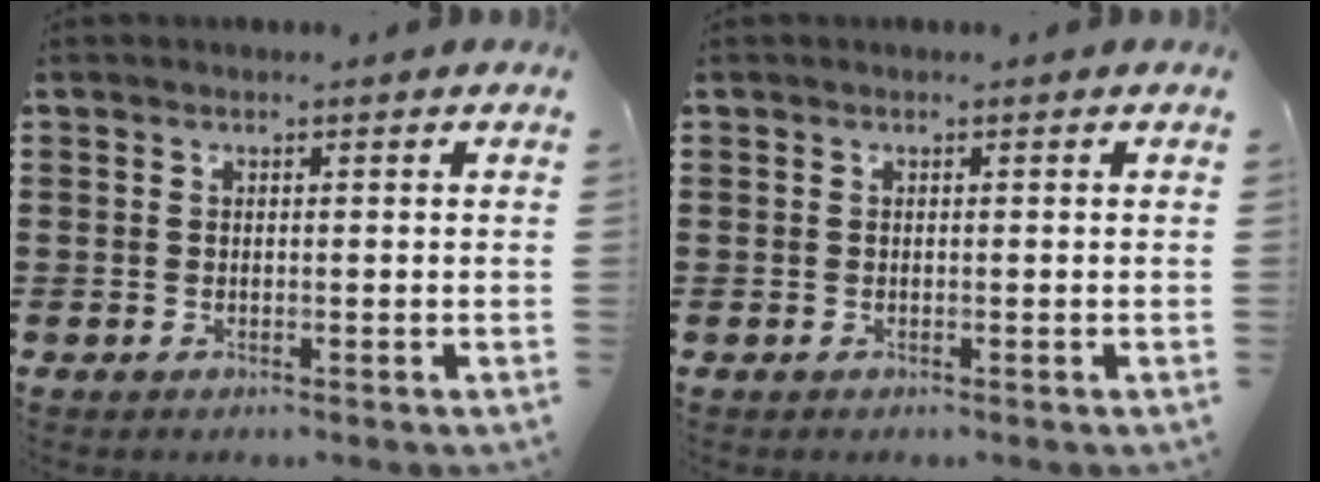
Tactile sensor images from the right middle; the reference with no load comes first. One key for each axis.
{"total": 0.0}